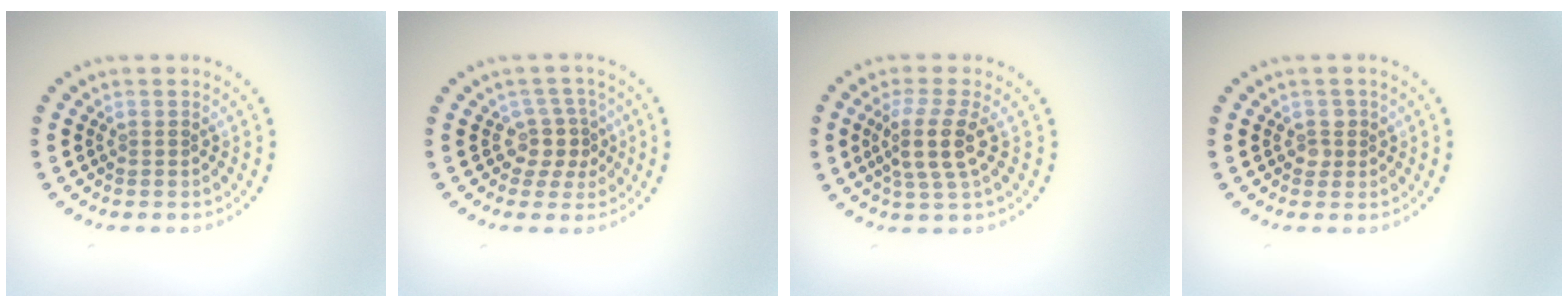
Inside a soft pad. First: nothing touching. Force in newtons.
{"total": 2.6, "press": 2.0, "slide": 1.8}
{"total": 3.6, "press": 3.0, "slide": 2.0}
{"total": 1.1, "press": 1.1, "slide": 0.4}